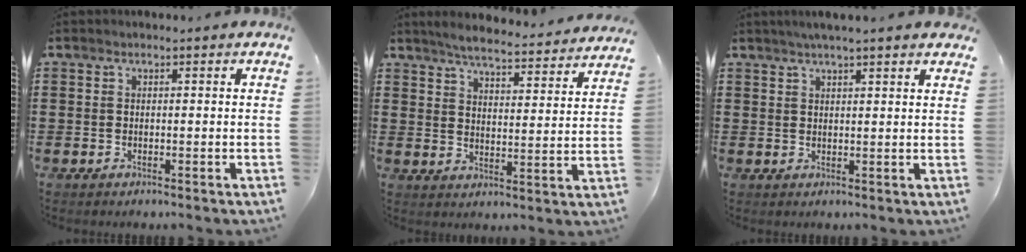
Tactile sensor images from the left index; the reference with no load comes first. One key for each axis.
{"total": 5.1, "fx": 4.9, "fy": -0.2, "fz": 1.5, "tx": -0.052, "ty": -0.034, "tz": 0.082}
{"total": 2.5, "fx": 2.2, "fy": -0.1, "fz": 1.2, "tx": -0.029, "ty": 0.003, "tz": 0.040}